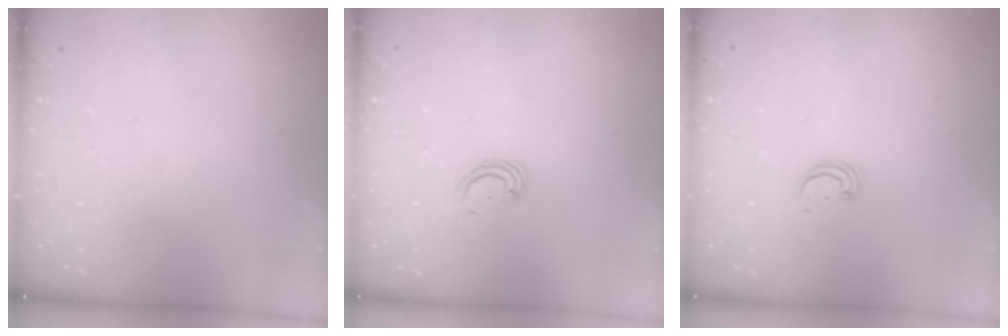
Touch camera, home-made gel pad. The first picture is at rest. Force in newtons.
{"total": 2.4, "press": 2.4, "slide": 0.2}
{"total": 2.4, "press": 2.4, "slide": 0.2}